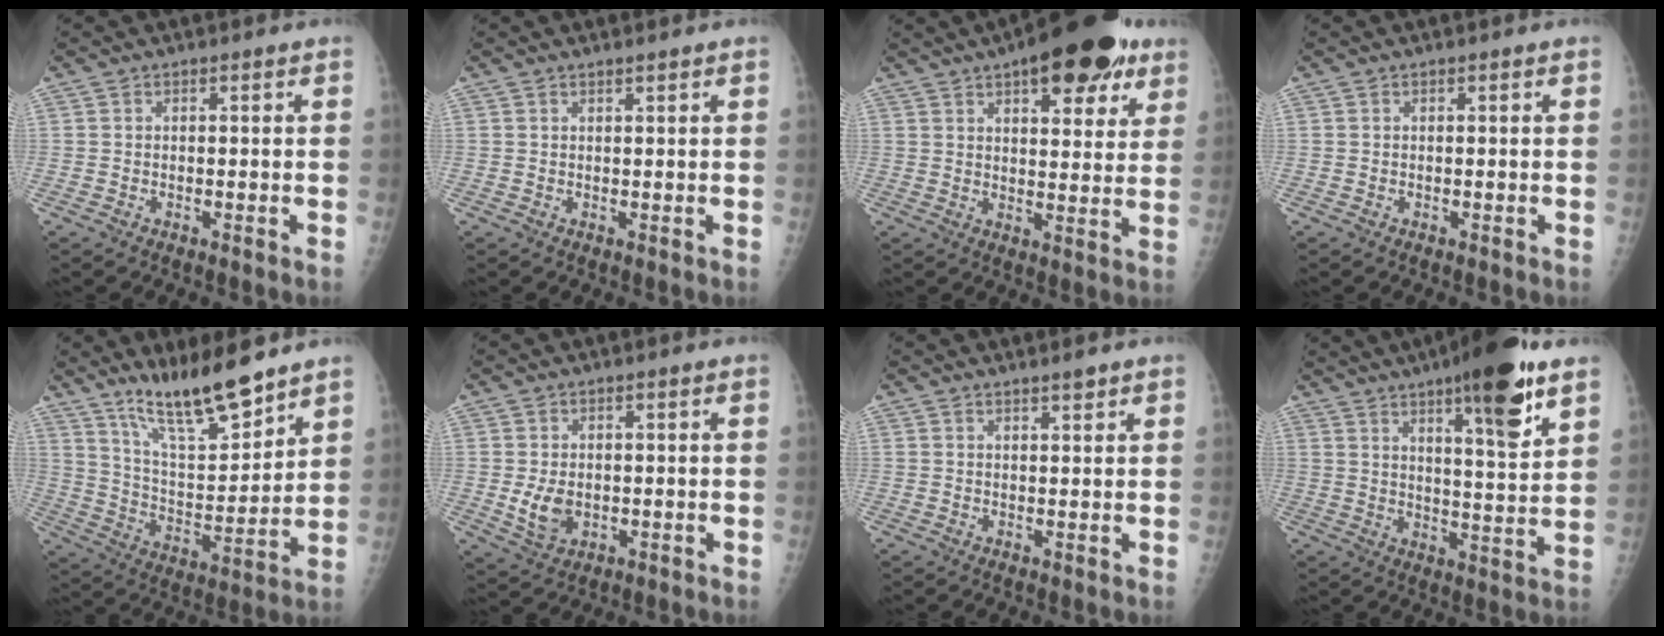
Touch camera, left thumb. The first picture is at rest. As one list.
[{"total": 0.9, "force": [0.7, -0.1, 0.5], "torque": [-0.010, -0.005, 0.014]}, {"total": 17.6, "force": [10.0, 7.2, 12.6], "torque": [-0.142, -0.025, 0.140]}, {"total": 0.0}, {"total": 15.7, "force": [12.3, 3.4, 9.2], "torque": [-0.133, -0.085, 0.224]}, {"total": 4.8, "force": [-0.2, 3.4, 3.4], "torque": [-0.051, -0.009, 0.006]}, {"total": 2.0, "force": [1.6, 0.2, 1.2], "torque": [-0.016, -0.012, 0.026]}, {"total": 16.5, "force": [9.8, 3.1, 13.0], "torque": [-0.174, -0.052, 0.147]}]